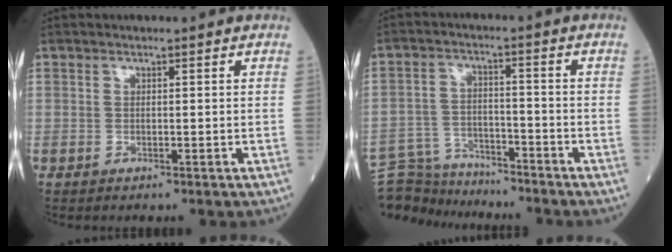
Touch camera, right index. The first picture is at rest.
{"total": 11.3, "force": [-10.8, 2.9, 1.5], "torque": [-0.039, 0.024, -0.185]}